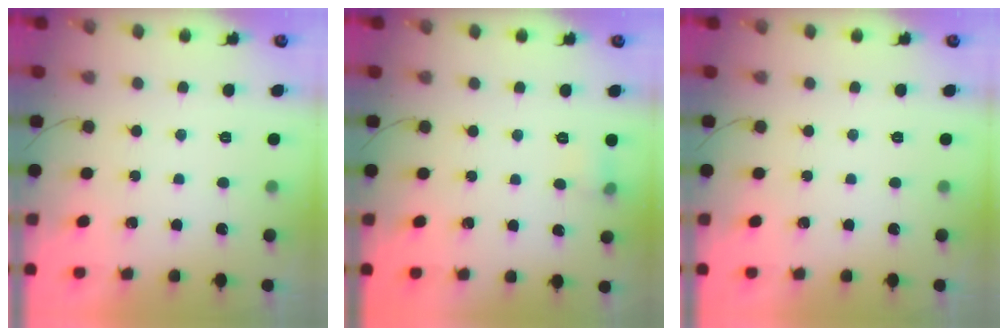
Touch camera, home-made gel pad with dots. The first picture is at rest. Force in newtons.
{"total": 5.2, "press": 4.9, "slide": 1.7}
{"total": 0.0}